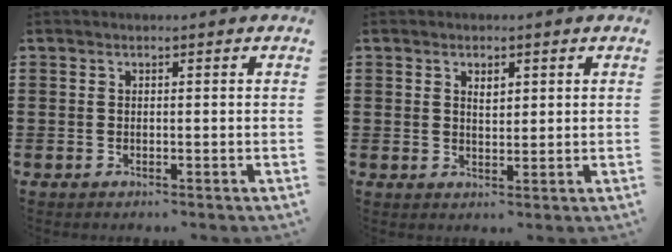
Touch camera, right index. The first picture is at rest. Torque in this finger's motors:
{"motor_torque": [0.10, 0.63, 0.02, 0.00]}